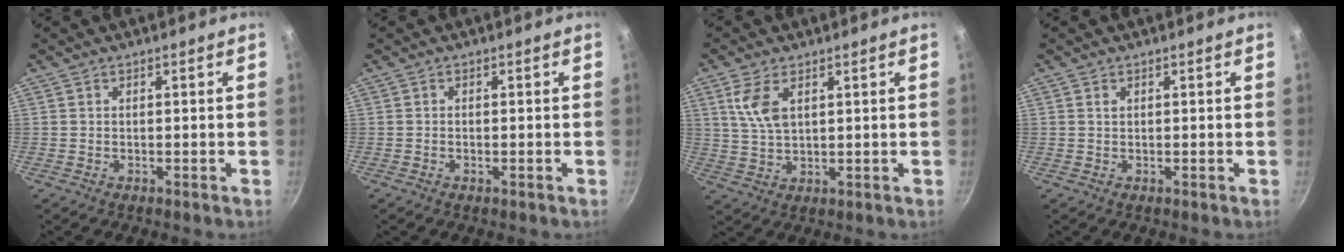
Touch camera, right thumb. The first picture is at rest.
{"total": 0.6, "force": [-0.2, 0.2, 0.4], "torque": [-0.008, 0.002, -0.004]}
{"total": 6.5, "force": [2.6, 3.3, 4.9], "torque": [-0.094, -0.013, 0.057]}
{"total": 0.5, "force": [0.3, 0.3, 0.3], "torque": [-0.006, 0.000, 0.007]}